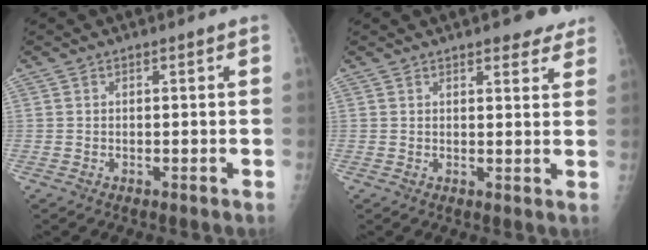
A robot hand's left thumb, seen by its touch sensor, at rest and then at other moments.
{"total": 5.5, "force": [4.2, 1.9, 3.0], "torque": [-0.011, -0.014, 0.047]}